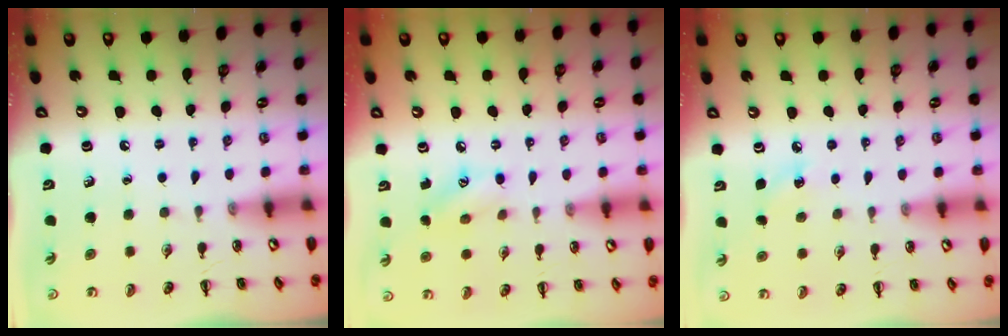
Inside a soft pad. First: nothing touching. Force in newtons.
{"total": 6.6, "press": 6.5, "slide": 1.0}
{"total": 5.2, "press": 5.0, "slide": 1.6}